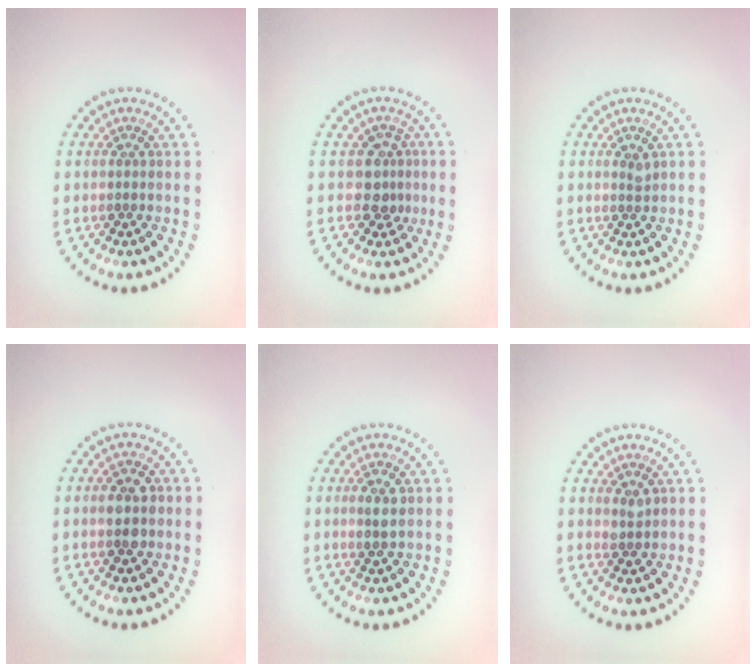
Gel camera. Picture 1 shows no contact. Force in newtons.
{"total": 2.3, "press": 1.9, "slide": 1.3}
{"total": 0.7, "press": 0.5, "slide": 0.6}
{"total": 2.9, "press": 2.9, "slide": 0.1}
{"total": 1.6, "press": 1.6, "slide": 0.4}
{"total": 1.0, "press": 1.0, "slide": 0.3}